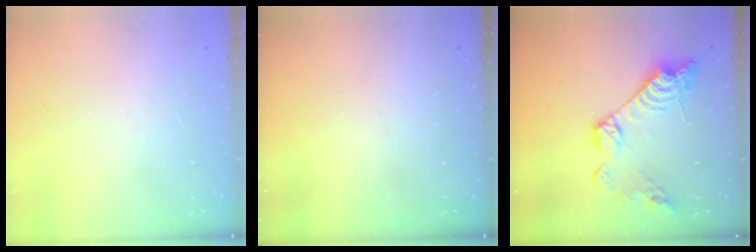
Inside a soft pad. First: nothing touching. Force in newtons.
{"total": 0.0}
{"total": 16.6, "press": 16.5, "slide": 1.3}